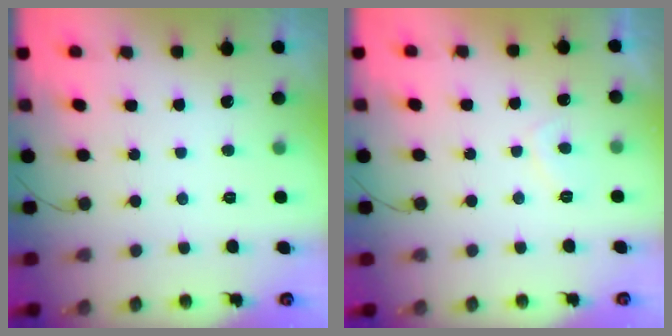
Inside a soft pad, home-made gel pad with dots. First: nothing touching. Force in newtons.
{"total": 2.9, "press": 2.8, "slide": 0.8}